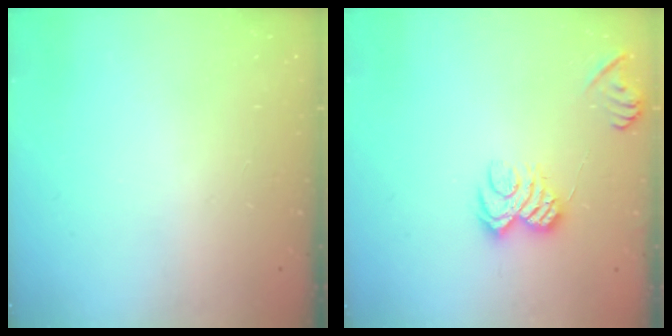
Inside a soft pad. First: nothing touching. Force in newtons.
{"total": 8.5, "press": 8.4, "slide": 1.2}